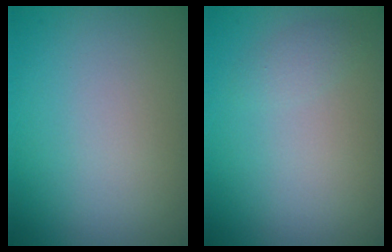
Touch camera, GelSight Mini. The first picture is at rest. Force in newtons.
{"total": 1.1, "press": 1.1, "slide": 0.1}